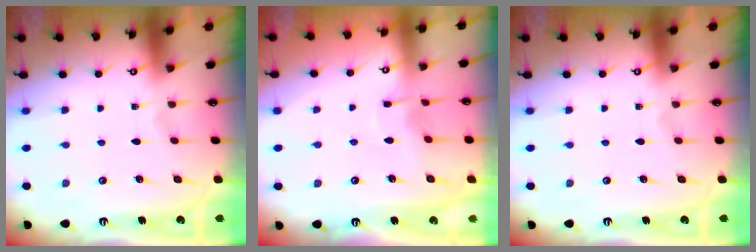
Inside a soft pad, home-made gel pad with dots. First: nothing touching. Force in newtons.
{"total": 2.9, "press": 2.9, "slide": 0.4}
{"total": 0.0}